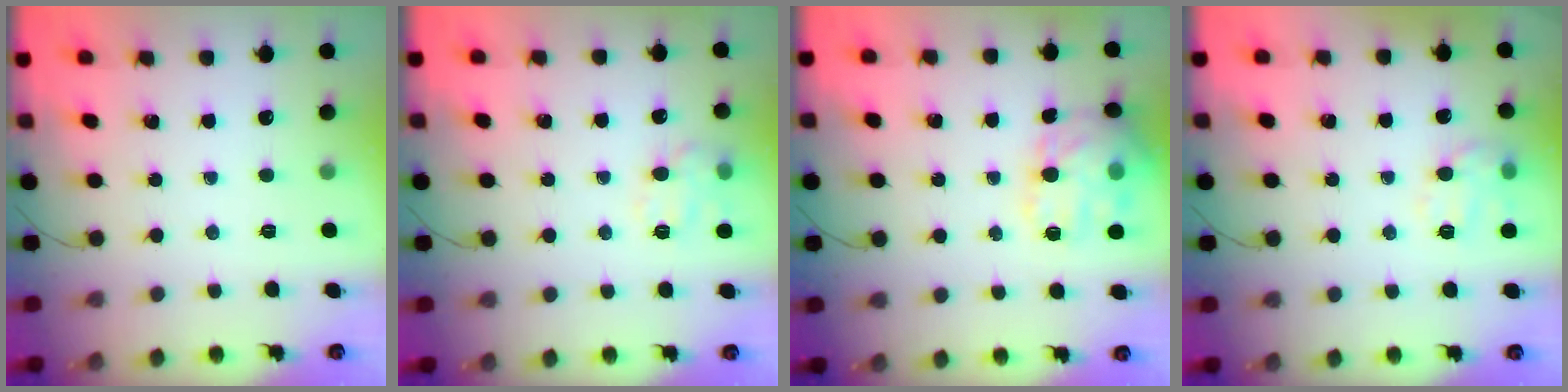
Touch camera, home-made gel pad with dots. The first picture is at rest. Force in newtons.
{"total": 9.6, "press": 9.6, "slide": 1.1}
{"total": 17.6, "press": 17.5, "slide": 1.3}
{"total": 10.2, "press": 10.2, "slide": 0.2}